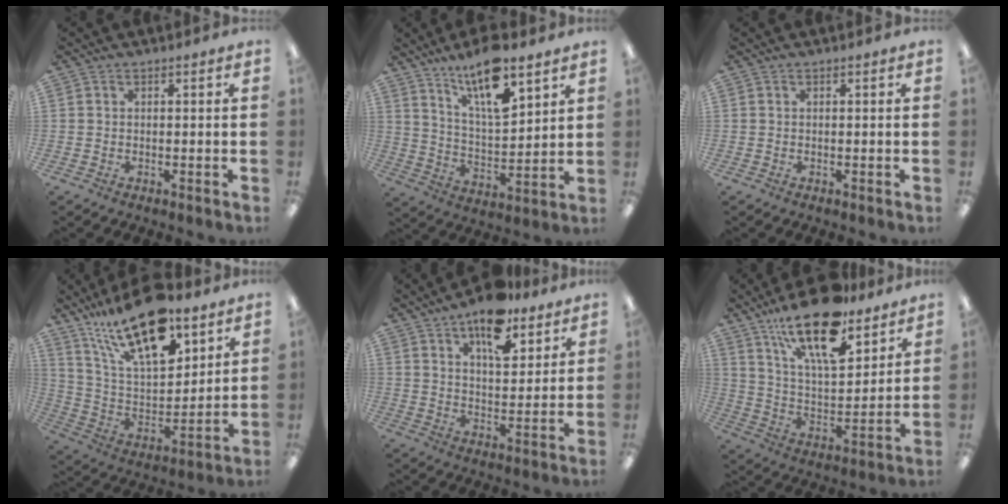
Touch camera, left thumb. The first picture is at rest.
{"total": 14.8, "force": [10.8, 4.2, 9.2], "torque": [-0.162, -0.057, 0.182]}
{"total": 0.0}
{"total": 23.0, "force": [15.6, 8.9, 14.4], "torque": [-0.280, -0.083, 0.269]}
{"total": 13.2, "force": [9.2, 6.1, 7.3], "torque": [-0.094, -0.050, 0.157]}
{"total": 20.4, "force": [14.4, 7.4, 12.4], "torque": [-0.205, -0.084, 0.244]}